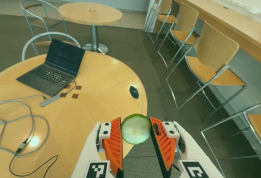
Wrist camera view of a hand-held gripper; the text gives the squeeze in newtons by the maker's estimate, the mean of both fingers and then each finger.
{"total": 10.0, "left": 10.4, "right": 9.6}